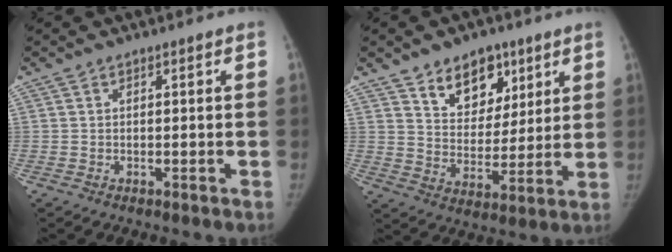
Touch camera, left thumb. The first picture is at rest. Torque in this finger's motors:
{"motor_torque": [0.00, 0.03, 0.18, 0.01, 0.03]}